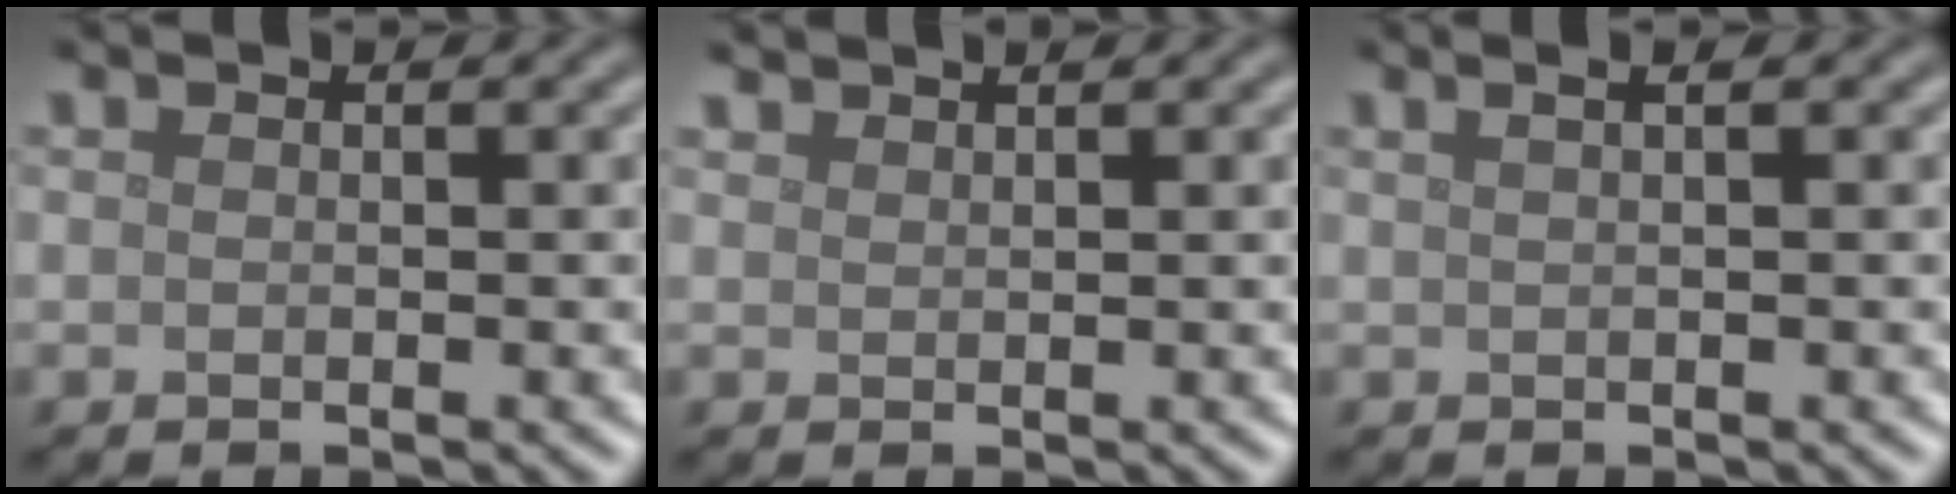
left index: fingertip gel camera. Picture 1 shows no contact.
{"total": 1.2, "force": [1.2, 0.1, 0.2], "torque": [-0.003, 0.003, 0.025]}
{"total": 3.6, "force": [1.8, 1.9, 2.5], "torque": [-0.015, 0.024, -0.004]}